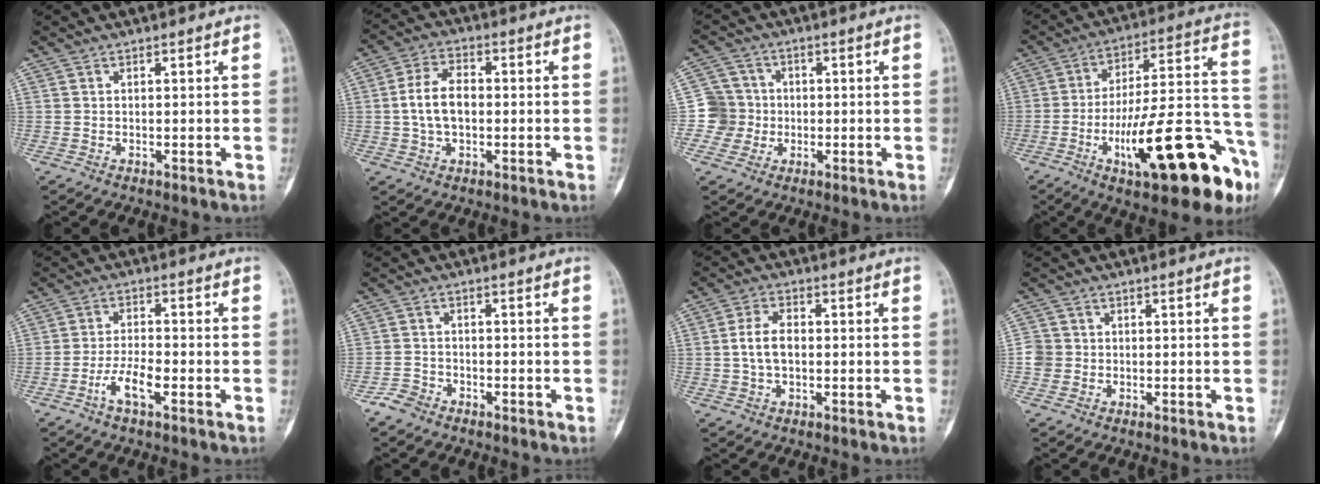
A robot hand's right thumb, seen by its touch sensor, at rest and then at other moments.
{"total": 8.1, "force": [-0.3, 5.0, 6.3], "torque": [-0.113, 0.018, -0.013]}
{"total": 6.2, "force": [-1.0, 6.1, 0.0], "torque": [0.043, 0.017, -0.029]}
{"total": 26.9, "force": [-11.6, 7.8, 23.0], "torque": [-0.300, 0.064, -0.167]}
{"total": 5.8, "force": [-2.7, 1.9, 4.8], "torque": [-0.096, 0.017, -0.052]}
{"total": 3.3, "force": [-2.5, 2.0, 0.7], "torque": [-0.013, 0.014, -0.050]}
{"total": 5.5, "force": [-0.3, 3.3, 4.4], "torque": [-0.085, 0.015, -0.011]}
{"total": 3.1, "force": [-0.5, 3.0, 0.5], "torque": [0.014, 0.009, -0.018]}